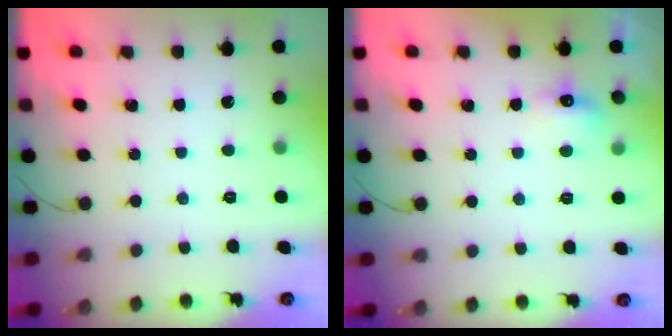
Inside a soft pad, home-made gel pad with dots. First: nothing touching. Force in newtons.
{"total": 5.3, "press": 5.1, "slide": 1.5}